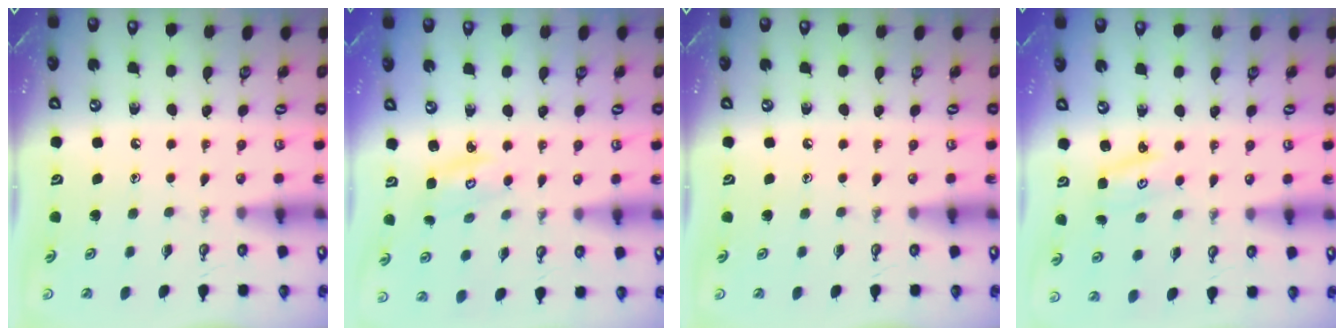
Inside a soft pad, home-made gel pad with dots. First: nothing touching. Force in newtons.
{"total": 2.8, "press": 2.8, "slide": 0.2}
{"total": 0.0}
{"total": 2.0, "press": 2.0, "slide": 0.2}